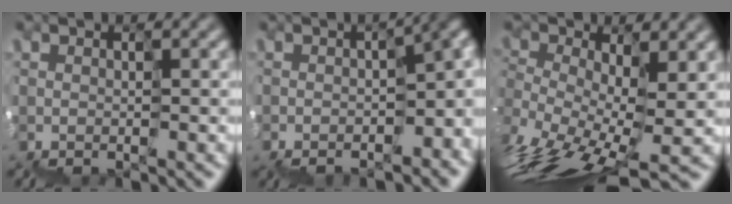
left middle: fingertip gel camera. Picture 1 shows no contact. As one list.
[{"total": 7.1, "force": [-3.0, 3.0, 5.8], "torque": [-0.061, -0.009, -0.035]}, {"total": 5.9, "force": [-3.0, 2.6, 4.4], "torque": [-0.109, -0.010, -0.065]}]